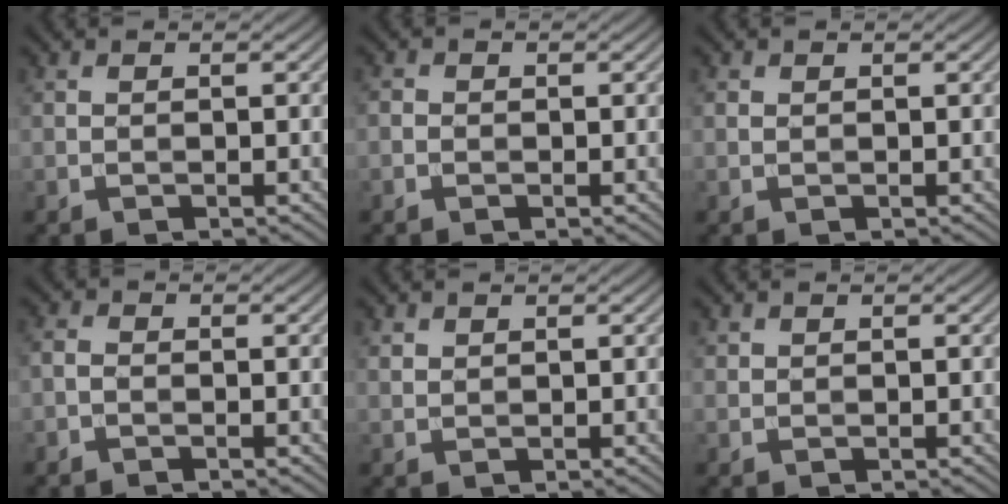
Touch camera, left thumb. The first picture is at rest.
{"total": 0.9, "force": [-0.4, 0.8, 0.2], "torque": [-0.003, -0.004, -0.009]}
{"total": 0.5, "force": [0.3, 0.4, 0.2], "torque": [-0.006, 0.000, 0.006]}
{"total": 1.3, "force": [-0.7, 0.8, 0.8], "torque": [-0.019, 0.001, -0.019]}
{"total": 1.0, "force": [0.8, 0.5, 0.3], "torque": [-0.013, -0.002, 0.019]}
{"total": 0.7, "force": [0.5, 0.4, 0.1], "torque": [-0.005, -0.002, 0.014]}